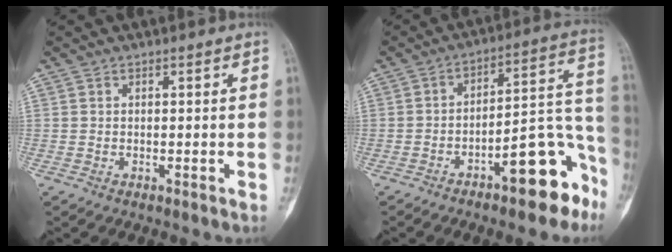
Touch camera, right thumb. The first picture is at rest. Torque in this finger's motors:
{"motor_torque": [1.96, 0.90, 1.15, -1.27, 0.27]}